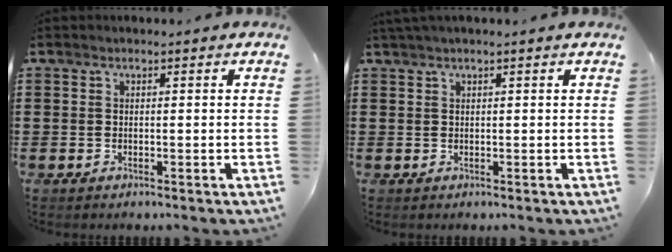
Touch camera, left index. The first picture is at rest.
{"total": 1.0, "force": [0.8, 0.0, 0.6], "torque": [-0.013, -0.001, 0.015]}